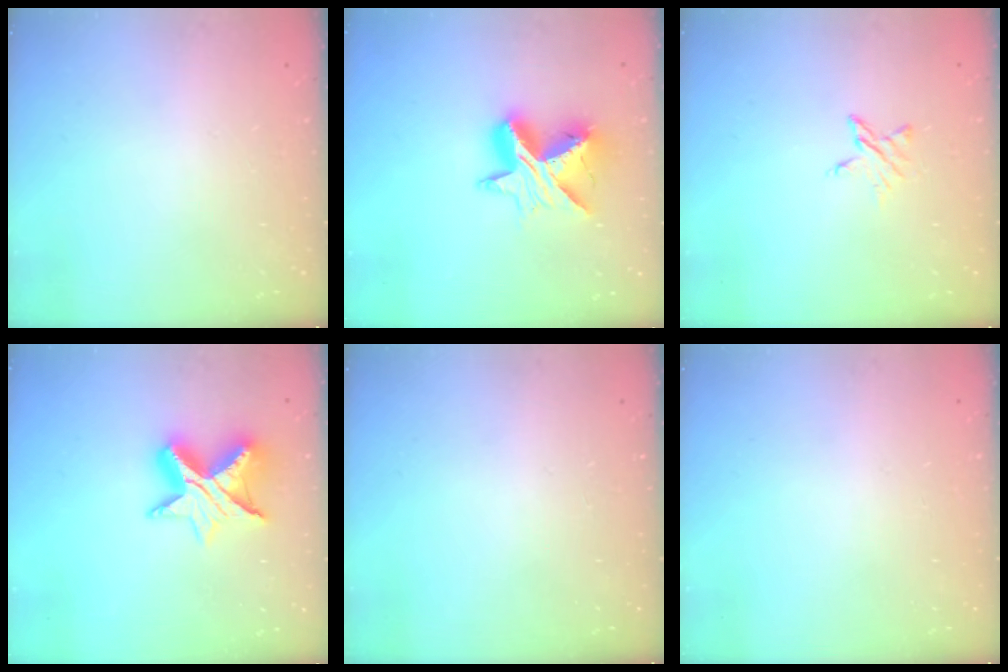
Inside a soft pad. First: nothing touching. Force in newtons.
{"total": 11.8, "press": 11.8, "slide": 1.0}
{"total": 3.9, "press": 3.9, "slide": 0.4}
{"total": 11.6, "press": 11.5, "slide": 0.7}
{"total": 0.0}
{"total": 0.0}